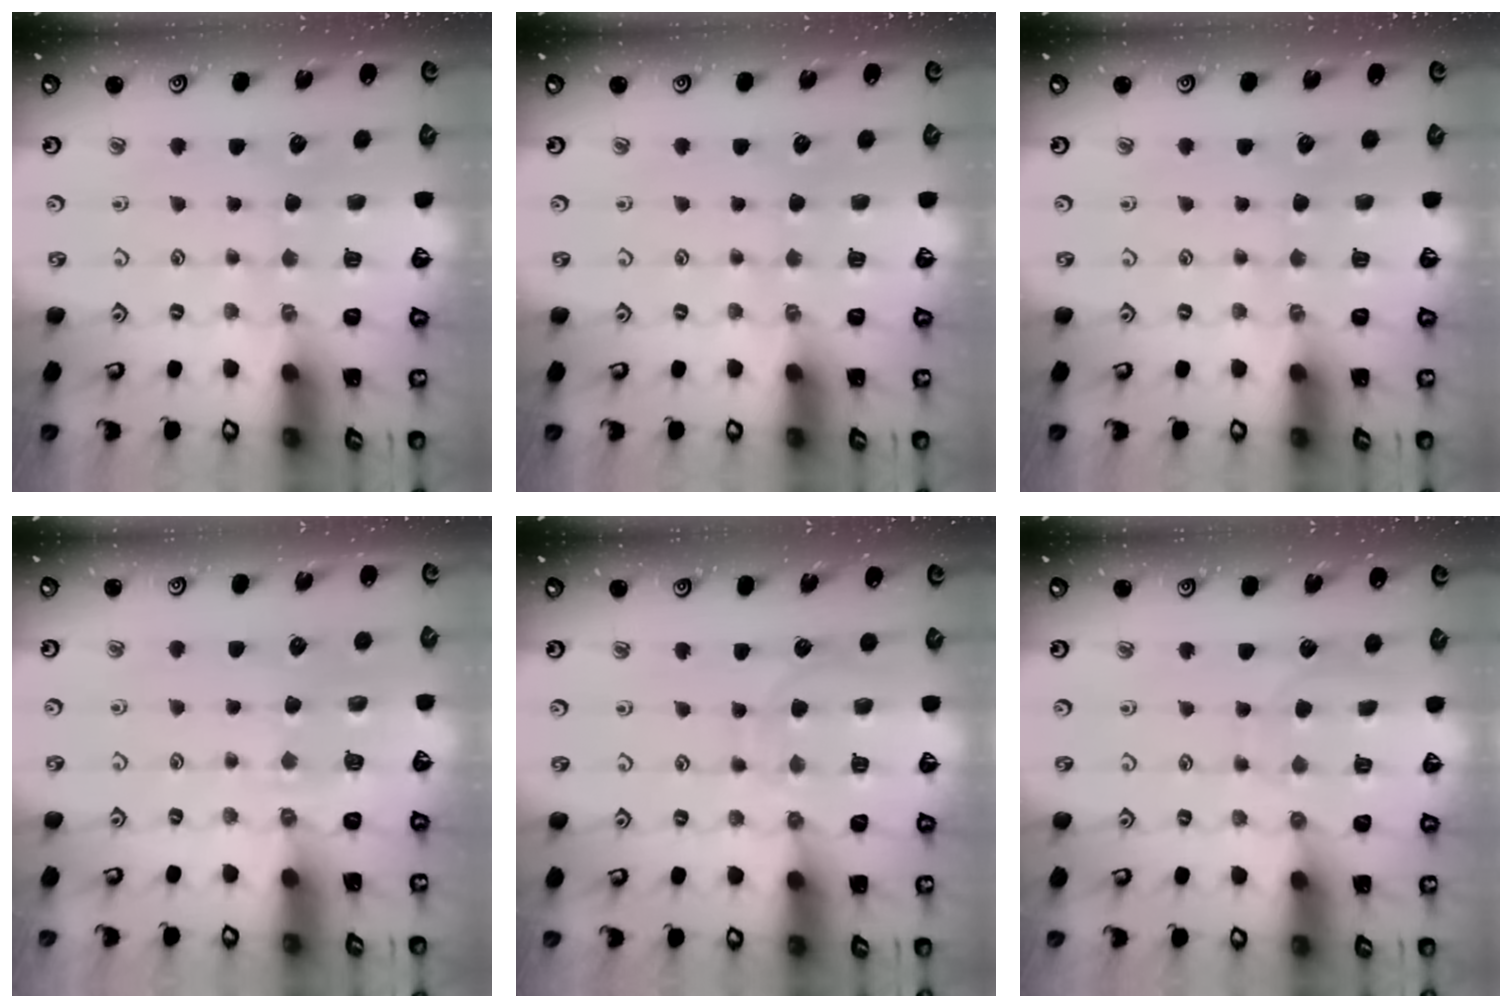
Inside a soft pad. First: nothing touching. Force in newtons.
{"total": 0.0}
{"total": 0.0}
{"total": 3.0, "press": 2.6, "slide": 1.5}
{"total": 8.4, "press": 8.4, "slide": 0.7}
{"total": 5.8, "press": 5.8, "slide": 0.6}